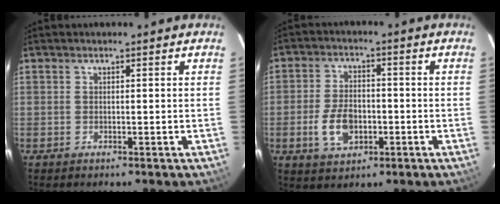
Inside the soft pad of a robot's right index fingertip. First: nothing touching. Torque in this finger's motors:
{"motor_torque": [1.37, -0.33, 0.63, 0.08]}